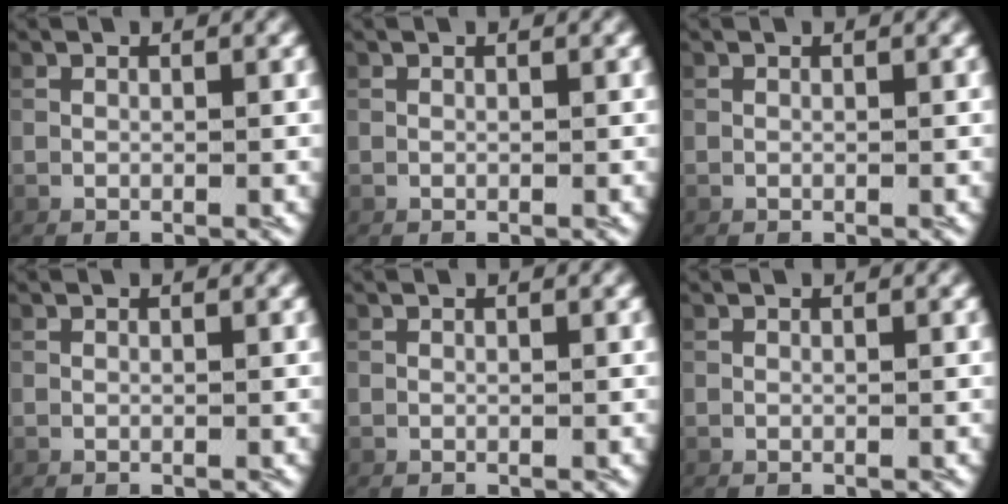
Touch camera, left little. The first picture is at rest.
{"total": 0.0}
{"total": 0.0}
{"total": 0.0}
{"total": 0.0}
{"total": 0.0}